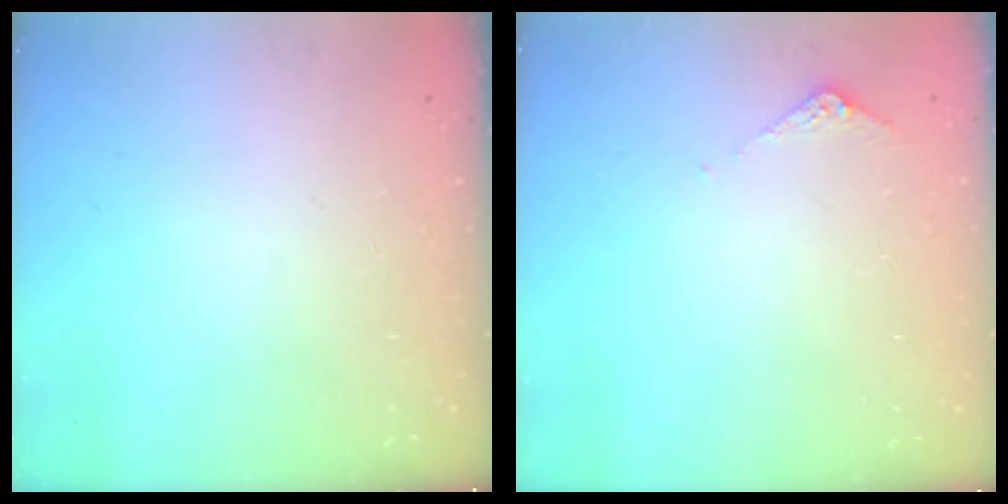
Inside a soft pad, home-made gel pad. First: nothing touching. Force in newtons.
{"total": 4.8, "press": 4.8, "slide": 0.6}